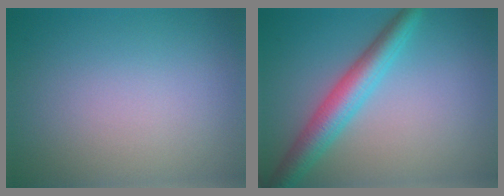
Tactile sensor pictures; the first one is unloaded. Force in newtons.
{"total": 4.7, "press": 4.7, "slide": 0.2}